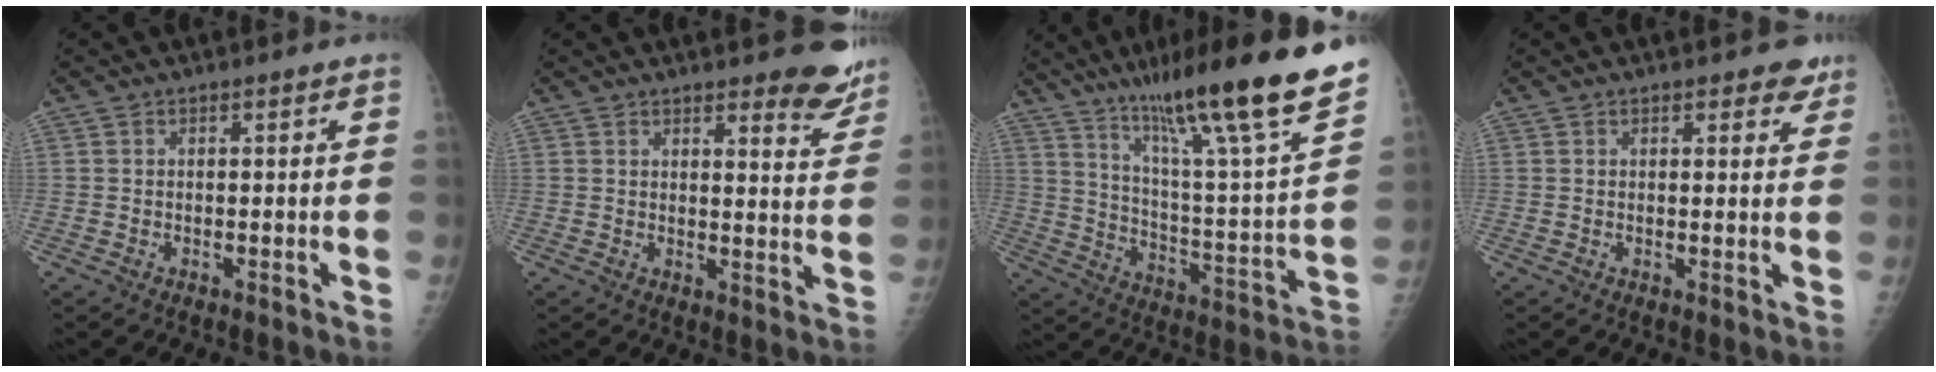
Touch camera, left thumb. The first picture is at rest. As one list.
[{"total": 7.8, "force": [6.3, 2.1, 4.0], "torque": [-0.019, -0.043, 0.068]}, {"total": 25.7, "force": [19.0, 1.7, 17.2], "torque": [-0.252, -0.086, 0.296]}, {"total": 3.6, "force": [2.5, 1.6, 1.9], "torque": [0.001, -0.009, 0.026]}]